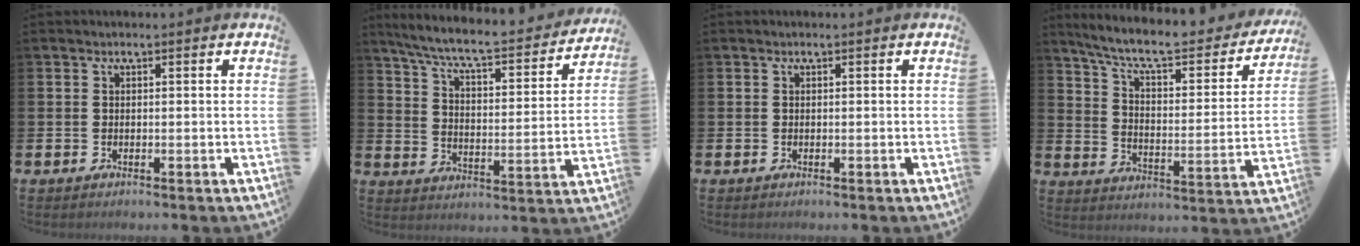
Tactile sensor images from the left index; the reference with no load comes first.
{"total": 7.4, "force": [6.6, 1.0, 3.2], "torque": [-0.085, -0.049, 0.107]}
{"total": 0.0}
{"total": 8.5, "force": [7.3, 2.1, 3.9], "torque": [-0.104, -0.047, 0.120]}